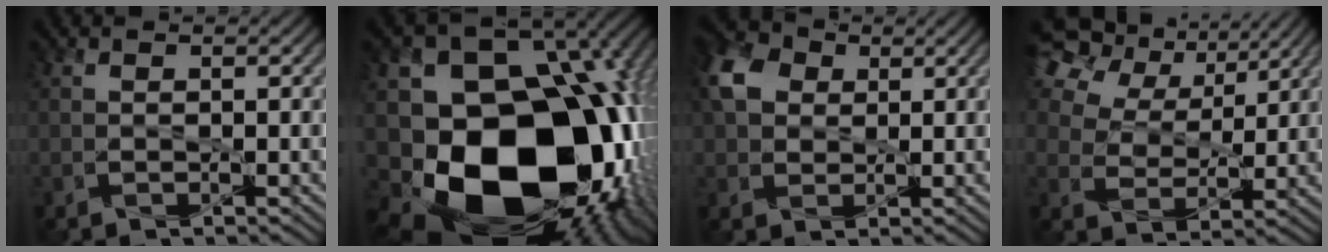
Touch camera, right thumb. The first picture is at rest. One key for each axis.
{"total": 21.3, "fx": -5.2, "fy": 16.0, "fz": 13.0, "tx": -0.234, "ty": -0.060, "tz": -0.055}
{"total": 6.7, "fx": 1.8, "fy": 5.3, "fz": 3.8, "tx": -0.099, "ty": 0.015, "tz": 0.027}
{"total": 11.1, "fx": 6.8, "fy": 7.0, "fz": 5.4, "tx": -0.158, "ty": 0.023, "tz": 0.119}